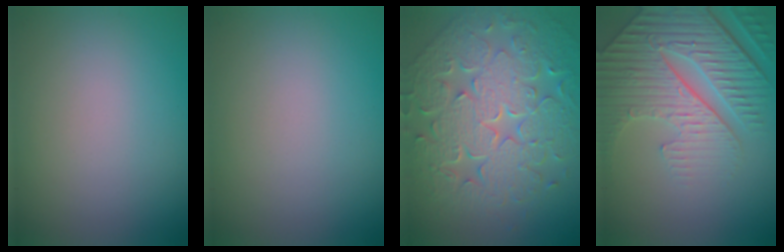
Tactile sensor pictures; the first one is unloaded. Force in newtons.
{"total": 0.0}
{"total": 9.5, "press": 6.7, "slide": 6.7}
{"total": 6.6, "press": 5.5, "slide": 3.7}